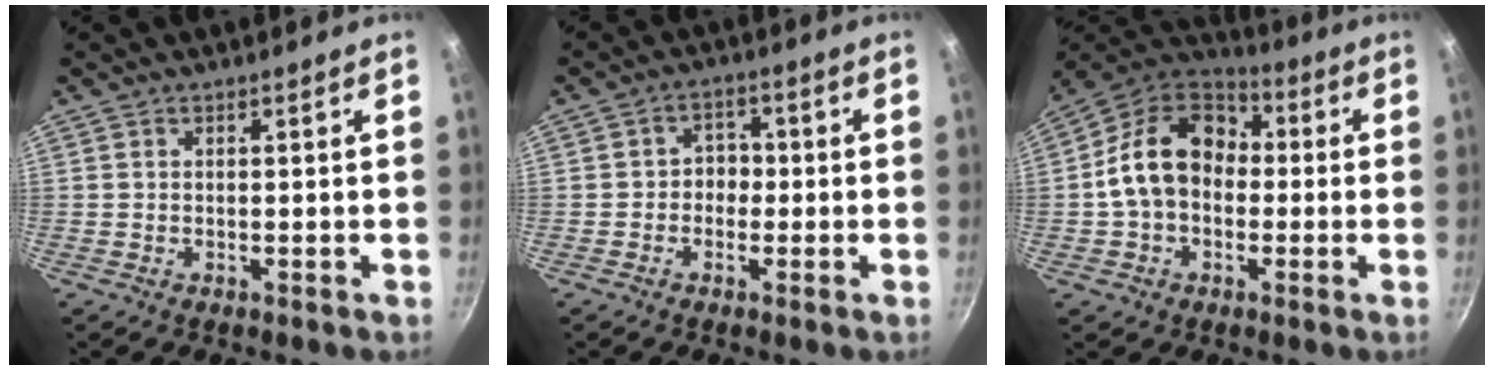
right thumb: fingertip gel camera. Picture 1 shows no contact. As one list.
[{"total": 3.9, "force": [-0.7, 3.3, 1.9], "torque": [0.004, 0.013, -0.017]}, {"total": 16.1, "force": [-0.1, 12.1, 10.6], "torque": [-0.152, 0.043, -0.018]}]